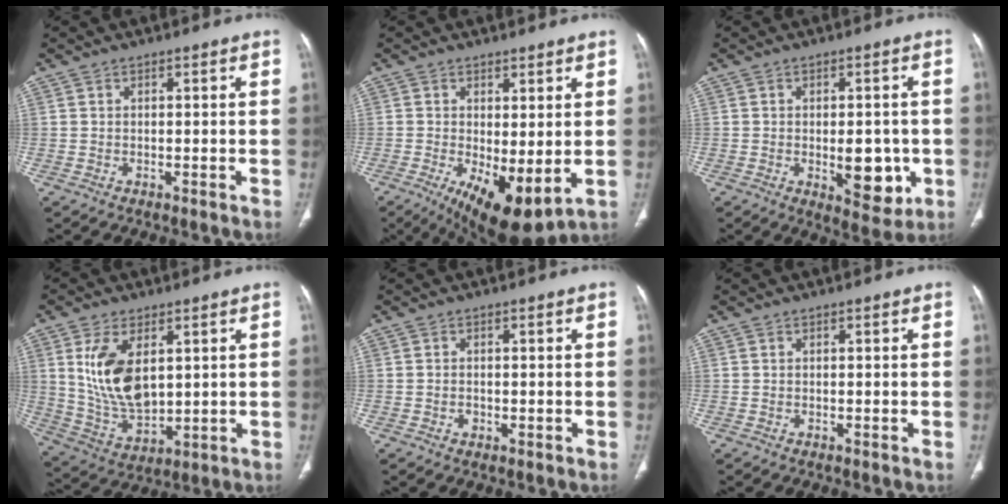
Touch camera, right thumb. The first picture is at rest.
{"total": 10.8, "force": [-1.8, 4.3, 9.8], "torque": [-0.157, -0.023, -0.012]}
{"total": 9.0, "force": [-1.8, 4.6, 7.5], "torque": [-0.069, -0.007, -0.011]}
{"total": 13.2, "force": [3.5, 7.2, 10.5], "torque": [-0.194, -0.020, 0.082]}
{"total": 1.3, "force": [-0.3, 1.0, 0.7], "torque": [-0.009, 0.002, -0.003]}
{"total": 0.0}